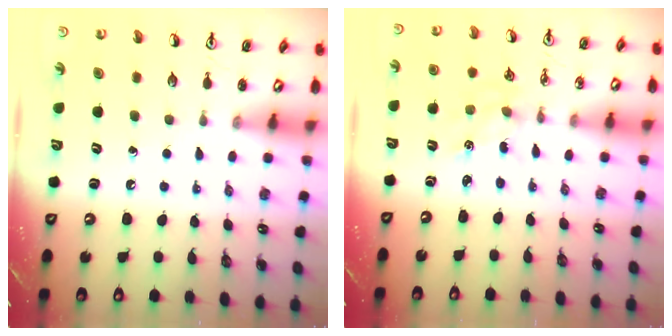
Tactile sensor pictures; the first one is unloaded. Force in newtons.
{"total": 2.2, "press": 2.2, "slide": 0.3}